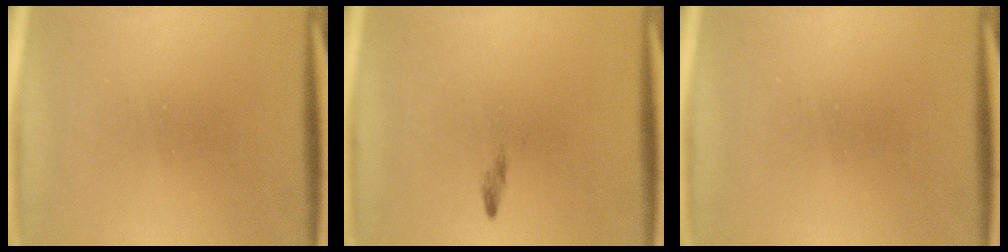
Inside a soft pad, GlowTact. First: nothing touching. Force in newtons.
{"total": 0.7}
{"total": 0.0}